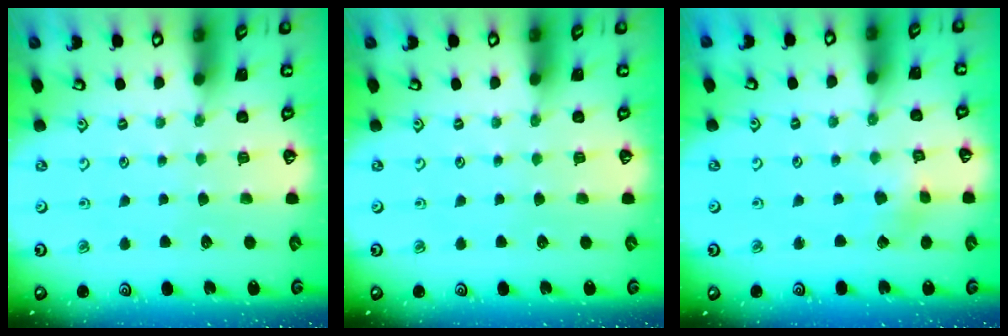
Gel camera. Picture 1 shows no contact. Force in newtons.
{"total": 0.0}
{"total": 1.9, "press": 1.9, "slide": 0.2}